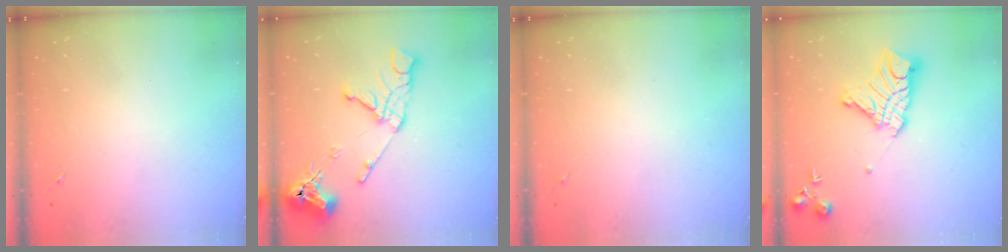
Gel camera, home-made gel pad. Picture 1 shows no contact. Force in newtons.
{"total": 14.1, "press": 14.0, "slide": 1.6}
{"total": 0.0}
{"total": 16.4, "press": 16.3, "slide": 1.4}